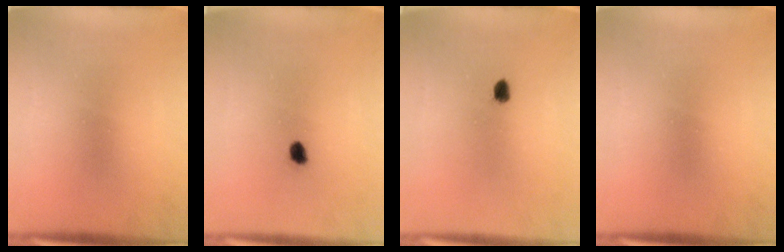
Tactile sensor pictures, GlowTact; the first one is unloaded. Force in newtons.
{"total": 3.0}
{"total": 1.5}
{"total": 0.0}